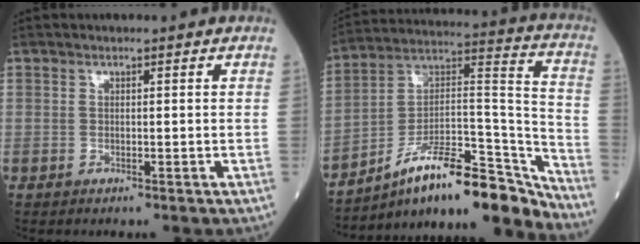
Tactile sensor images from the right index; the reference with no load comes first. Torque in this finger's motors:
{"motor_torque": [0.07, -0.82, 0.59, 0.10]}